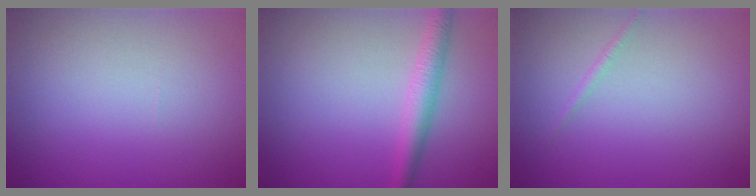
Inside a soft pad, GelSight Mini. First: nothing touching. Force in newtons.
{"total": 2.8, "press": 2.8, "slide": 0.1}
{"total": 0.6, "press": 0.6, "slide": 0.0}